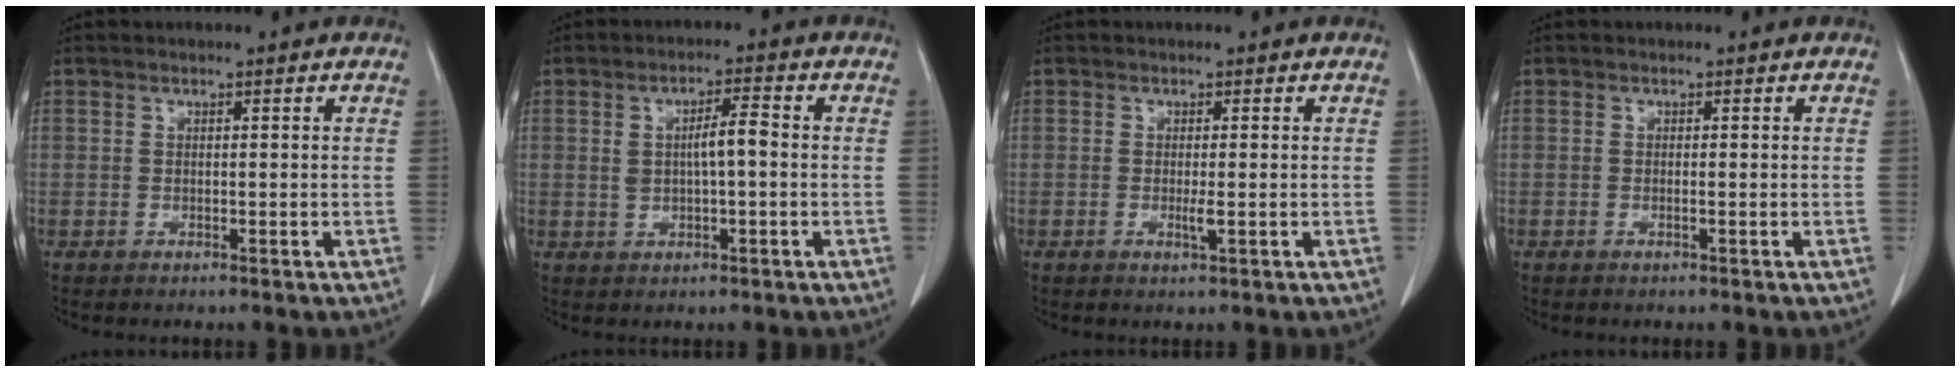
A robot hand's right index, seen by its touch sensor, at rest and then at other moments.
{"total": 4.4, "force": [0.4, 1.0, 4.3], "torque": [-0.075, 0.012, 0.010]}
{"total": 1.4, "force": [-0.2, 0.0, 1.4], "torque": [-0.024, -0.002, -0.002]}
{"total": 0.0}